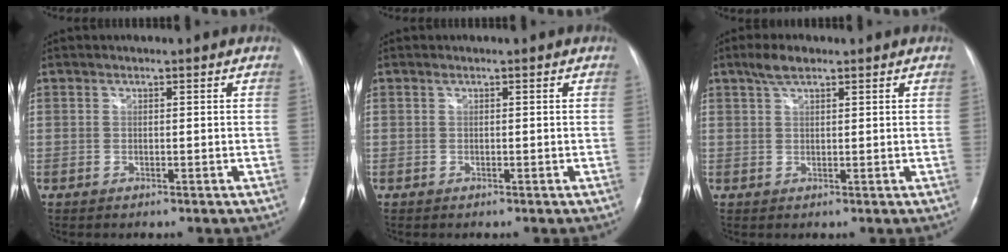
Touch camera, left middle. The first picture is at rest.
{"total": 0.0}
{"total": 3.3, "force": [2.3, 1.1, 2.0], "torque": [-0.046, 0.009, 0.046]}